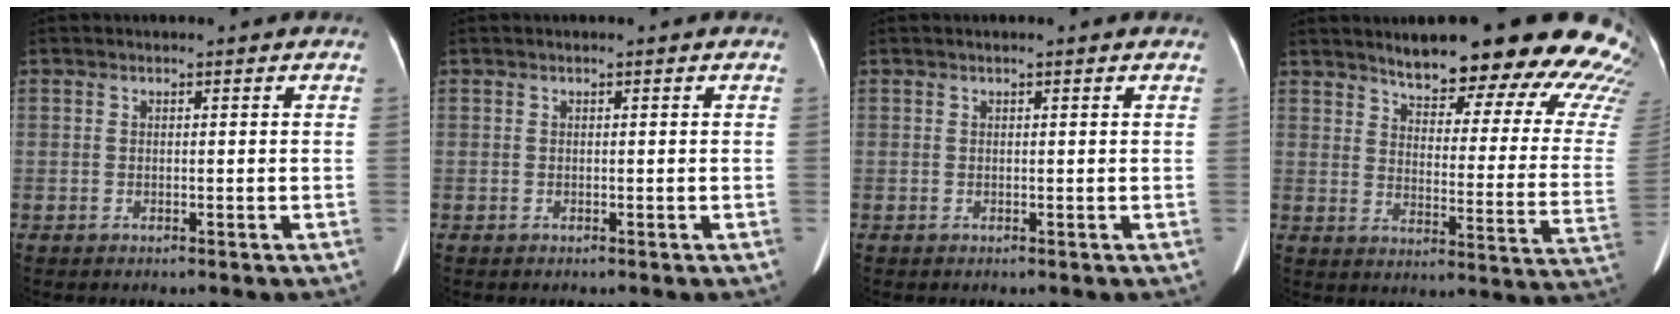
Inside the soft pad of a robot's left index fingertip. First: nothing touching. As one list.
[{"total": 0.0}, {"total": 0.5, "force": [0.4, 0.0, 0.3], "torque": [-0.008, 0.012, 0.006]}, {"total": 25.6, "force": [21.8, 4.9, 12.6], "torque": [-0.148, -0.065, 0.249]}]